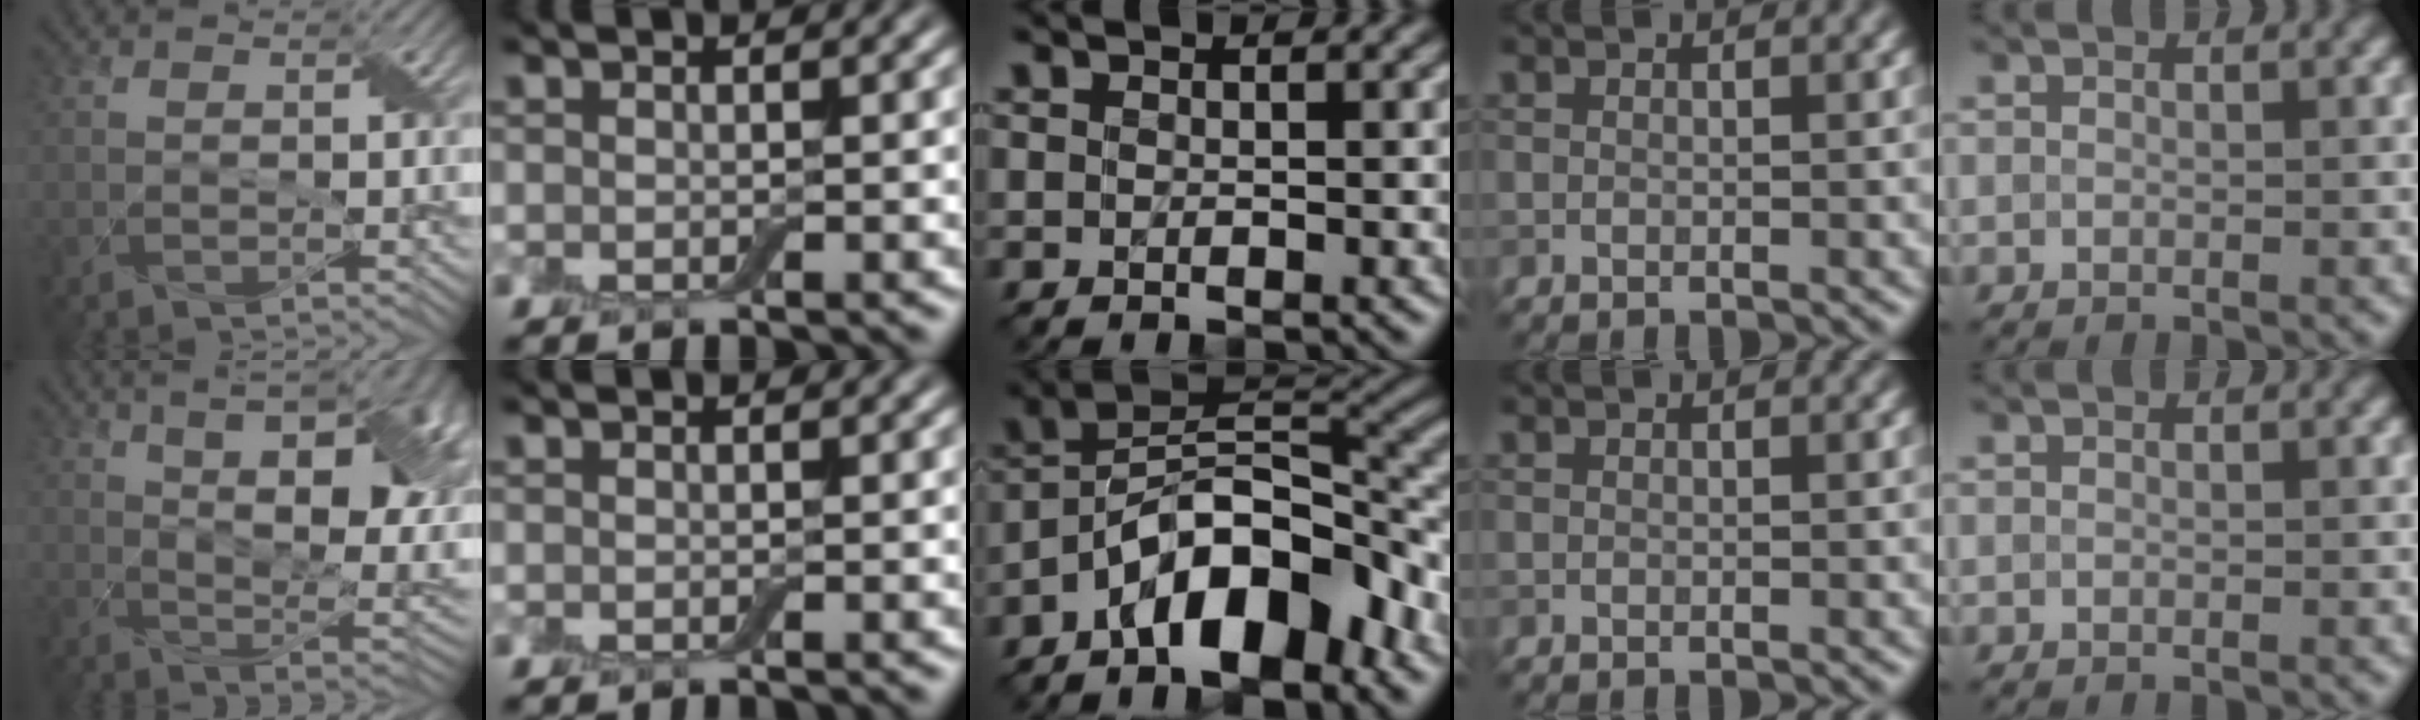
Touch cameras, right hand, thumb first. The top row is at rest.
{"thumb": {"total": 17.0, "force": [5.2, 7.3, 14.4], "torque": [-0.204, 0.030, 0.078]}, "middle": {"total": 9.8, "force": [-5.5, 3.7, 7.2], "torque": [-0.102, 0.020, -0.104]}}